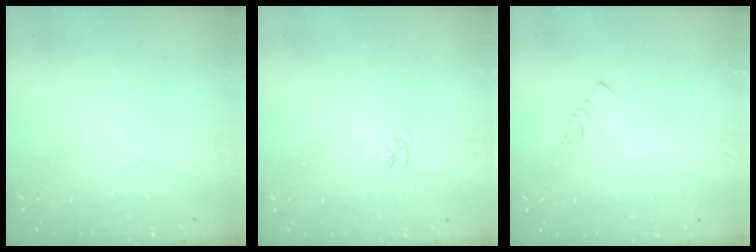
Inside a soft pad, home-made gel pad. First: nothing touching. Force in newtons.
{"total": 2.7, "press": 2.7, "slide": 0.4}
{"total": 2.5, "press": 2.5, "slide": 0.4}